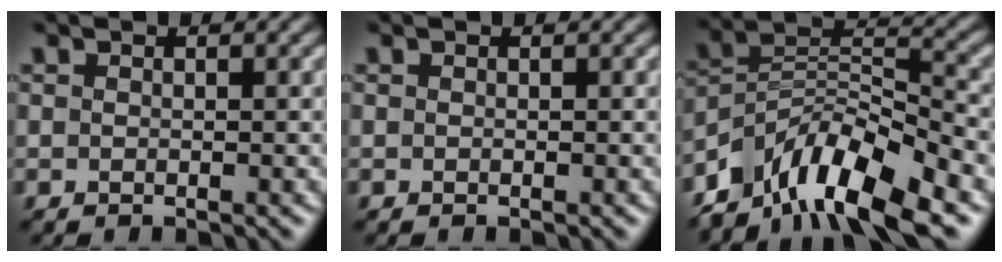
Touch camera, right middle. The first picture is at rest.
{"total": 0.0}
{"total": 10.5, "force": [-7.8, 3.6, 6.1], "torque": [-0.101, 0.017, -0.154]}